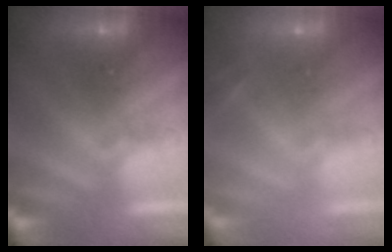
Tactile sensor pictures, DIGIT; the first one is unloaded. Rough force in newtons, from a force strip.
{"total": 2.0}